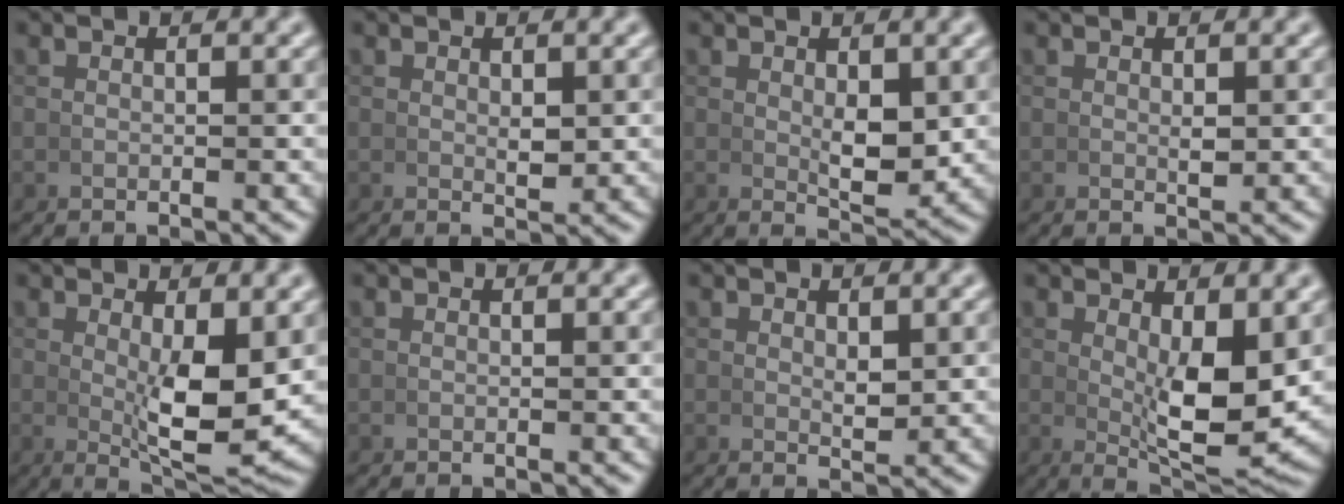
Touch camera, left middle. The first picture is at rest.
{"total": 1.3, "force": [0.4, 0.5, 1.1], "torque": [-0.016, -0.007, 0.012]}
{"total": 3.2, "force": [0.6, 1.2, 2.9], "torque": [-0.045, -0.015, 0.016]}
{"total": 0.9, "force": [0.3, 0.3, 0.8], "torque": [-0.012, -0.004, 0.008]}
{"total": 6.1, "force": [0.8, 1.6, 5.8], "torque": [-0.087, -0.025, 0.021]}
{"total": 0.0}
{"total": 1.4, "force": [0.7, 0.4, 1.1], "torque": [-0.014, -0.006, 0.017]}
{"total": 6.5, "force": [1.4, 1.8, 6.1], "torque": [-0.091, -0.024, 0.029]}